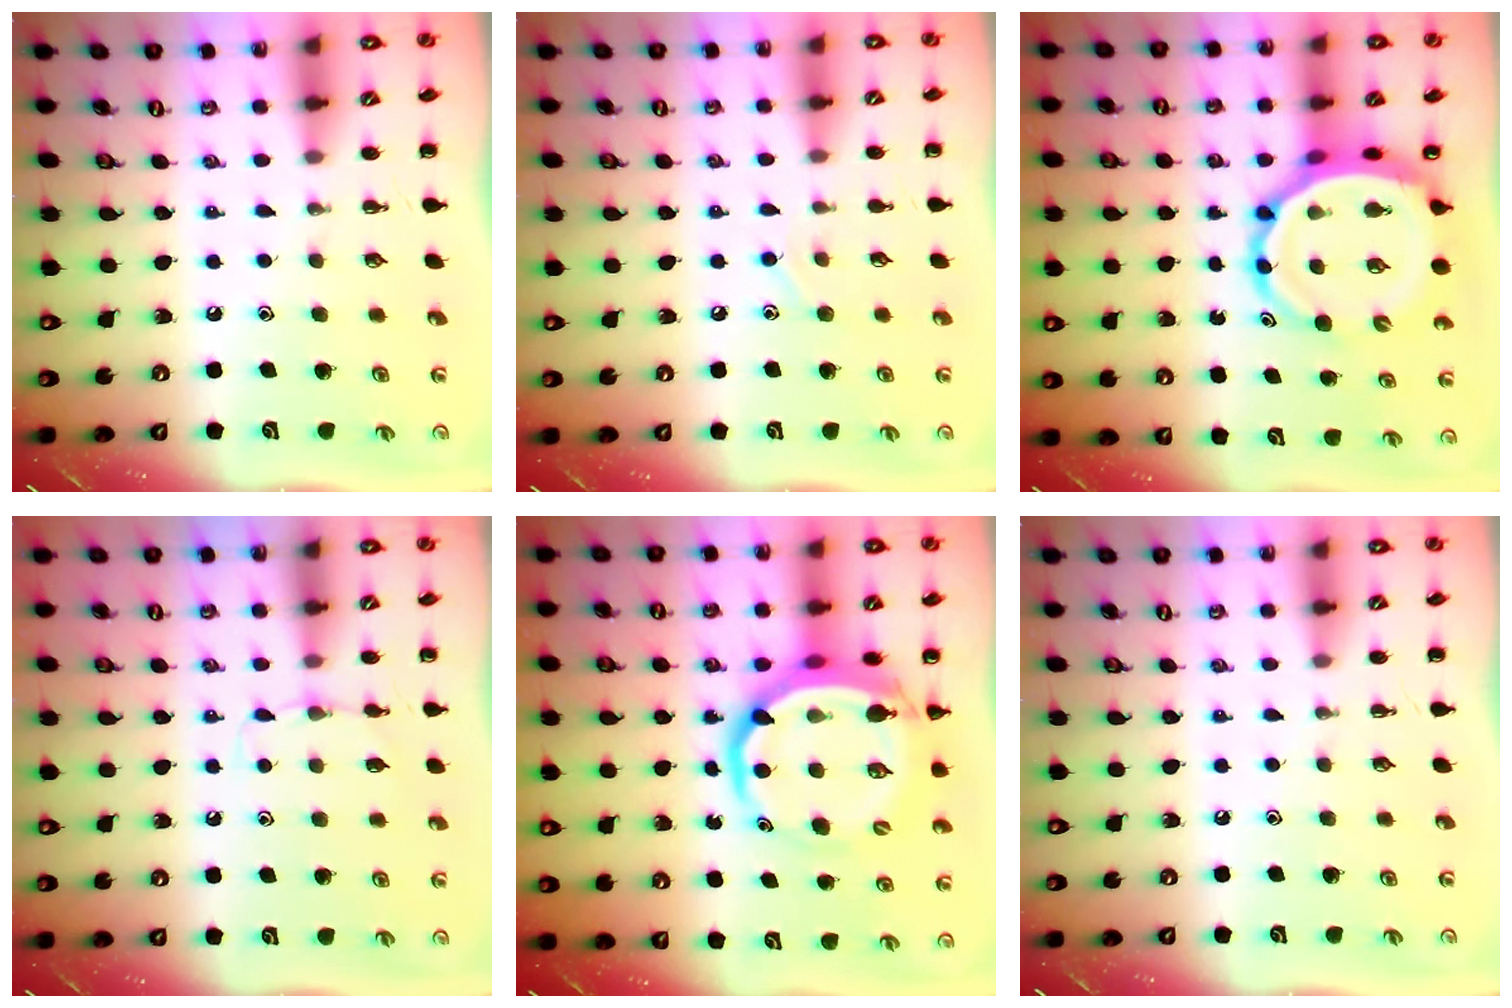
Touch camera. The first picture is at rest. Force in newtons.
{"total": 7.0, "press": 6.7, "slide": 2.0}
{"total": 12.2, "press": 11.6, "slide": 3.7}
{"total": 5.3, "press": 5.1, "slide": 1.5}
{"total": 13.8, "press": 13.4, "slide": 3.5}
{"total": 0.0}